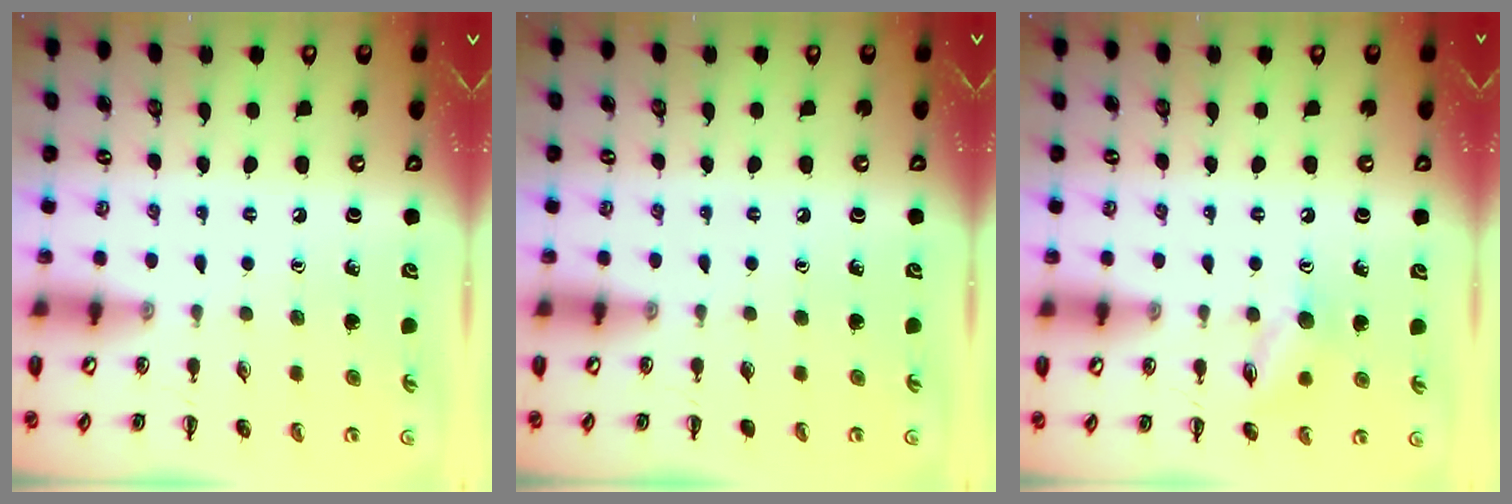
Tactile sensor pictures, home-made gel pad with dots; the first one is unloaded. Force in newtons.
{"total": 0.0}
{"total": 8.7, "press": 8.7, "slide": 0.8}